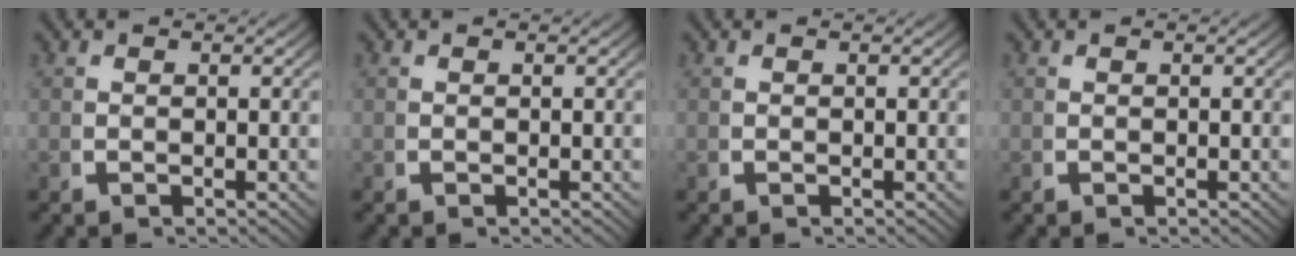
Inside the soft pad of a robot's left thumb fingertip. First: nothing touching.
{"total": 0.0}
{"total": 0.0}
{"total": 0.0}